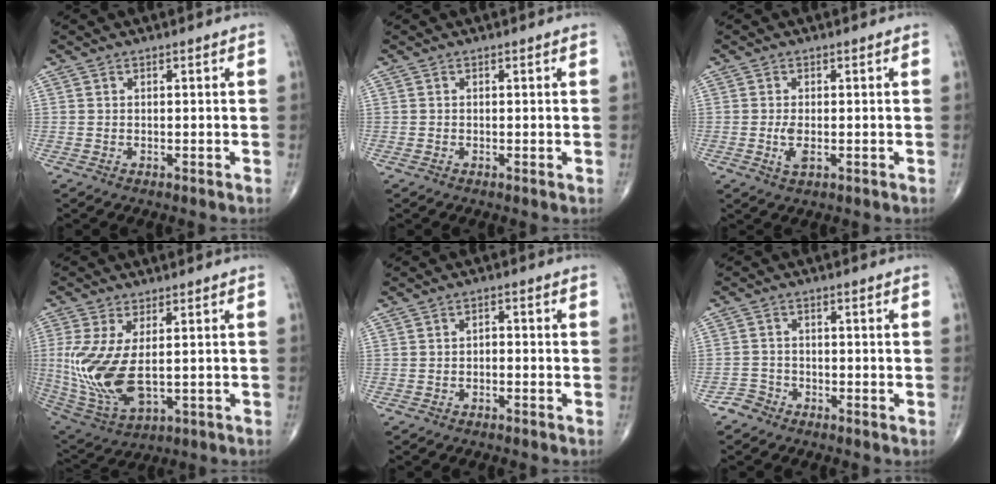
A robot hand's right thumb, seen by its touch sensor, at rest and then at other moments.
{"total": 0.6, "force": [-0.1, 0.3, 0.5], "torque": [-0.009, -0.003, -0.004]}
{"total": 2.8, "force": [-0.6, 1.2, 2.5], "torque": [-0.055, -0.006, -0.011]}
{"total": 14.2, "force": [0.1, 6.9, 12.4], "torque": [-0.274, -0.018, 0.021]}
{"total": 1.4, "force": [-0.6, 0.9, 0.8], "torque": [-0.007, 0.010, -0.015]}
{"total": 2.3, "force": [-1.7, 1.5, -0.2], "torque": [0.010, 0.004, -0.040]}